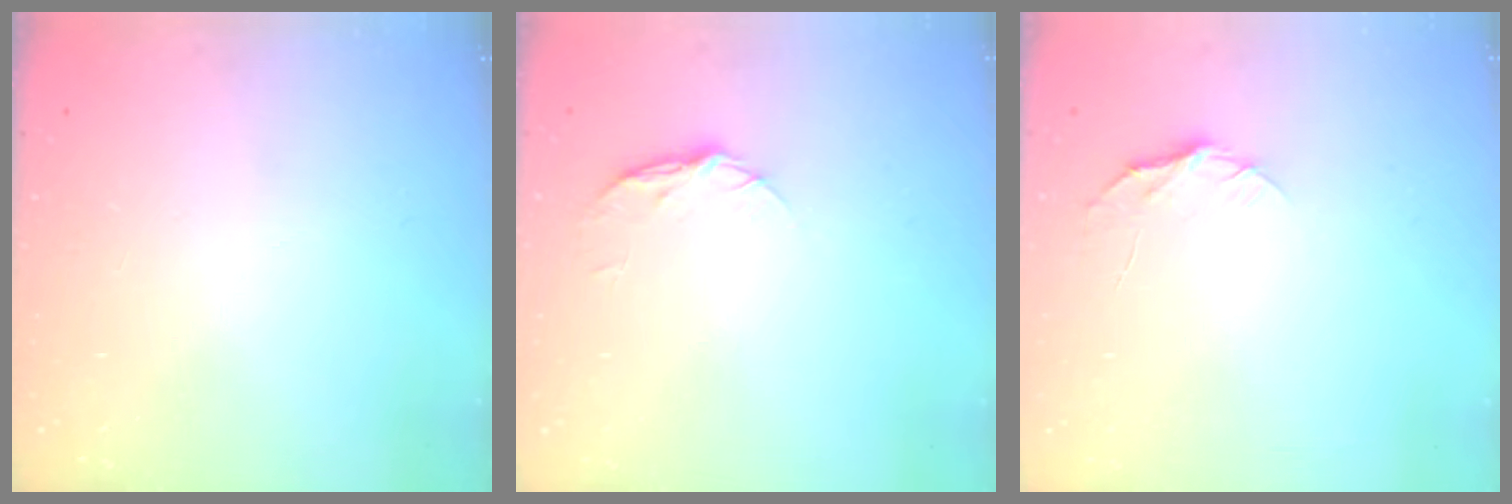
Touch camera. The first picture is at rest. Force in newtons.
{"total": 5.2, "press": 5.2, "slide": 0.7}
{"total": 5.0, "press": 5.0, "slide": 0.6}